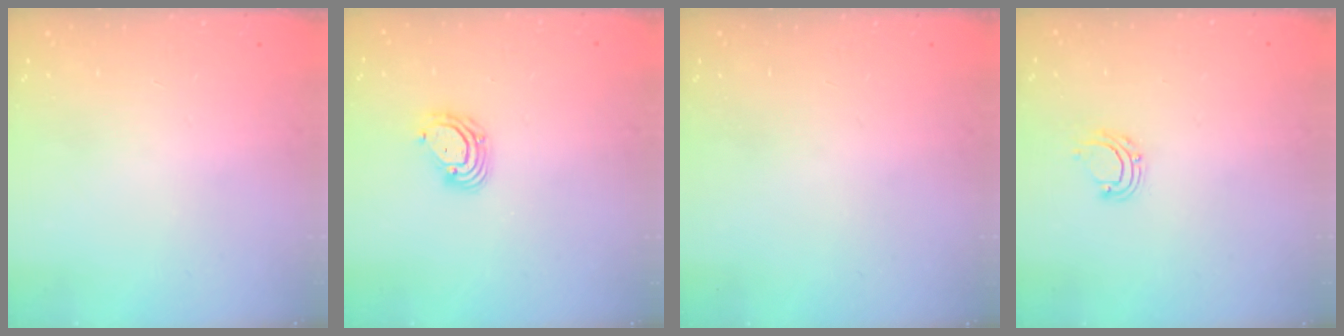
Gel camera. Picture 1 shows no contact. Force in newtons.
{"total": 6.2, "press": 6.1, "slide": 0.9}
{"total": 0.0}
{"total": 6.2, "press": 6.1, "slide": 0.5}